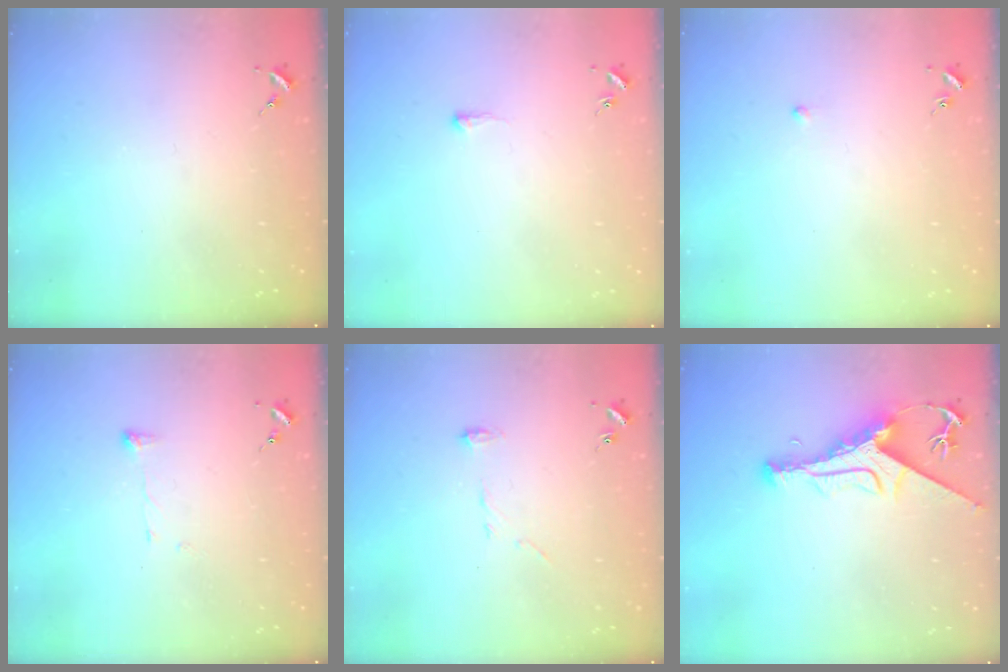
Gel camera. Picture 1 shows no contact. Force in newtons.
{"total": 3.3, "press": 3.2, "slide": 0.5}
{"total": 2.6, "press": 2.5, "slide": 0.6}
{"total": 4.9, "press": 4.9, "slide": 0.2}
{"total": 6.9, "press": 6.9, "slide": 0.6}
{"total": 10.0, "press": 9.9, "slide": 1.3}